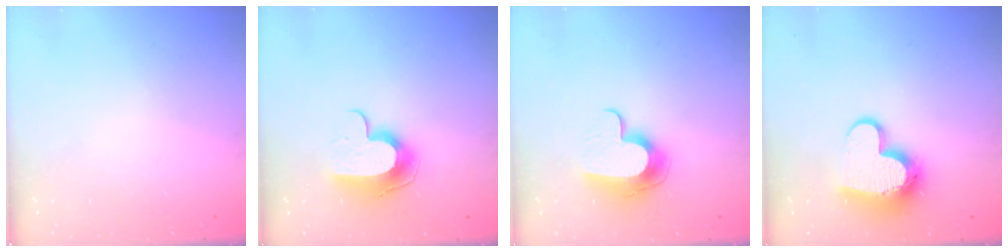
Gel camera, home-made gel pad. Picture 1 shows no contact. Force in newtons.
{"total": 11.5, "press": 11.4, "slide": 0.9}
{"total": 11.5, "press": 11.5, "slide": 0.7}
{"total": 12.4, "press": 12.3, "slide": 1.2}